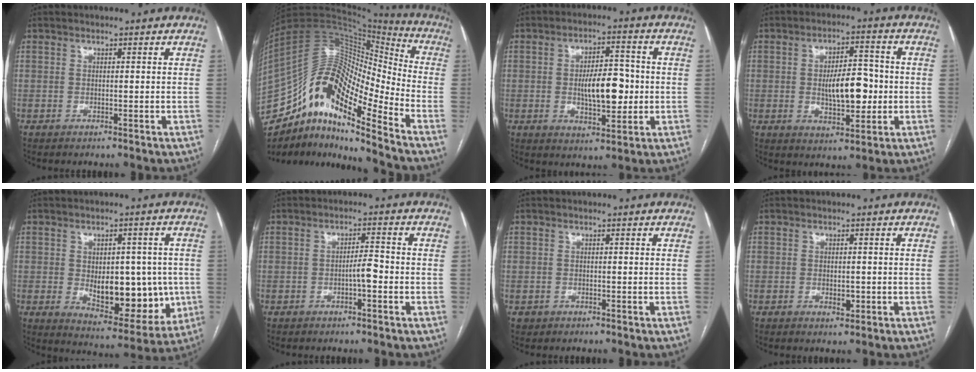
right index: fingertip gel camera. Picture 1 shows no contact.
{"total": 20.8, "force": [-13.6, 4.6, 15.1], "torque": [-0.285, 0.035, -0.241]}
{"total": 9.0, "force": [-0.5, 3.5, 8.2], "torque": [-0.138, 0.009, -0.004]}
{"total": 8.9, "force": [-0.6, 3.6, 8.1], "torque": [-0.134, 0.010, -0.005]}
{"total": 13.6, "force": [-1.1, 7.2, 11.4], "torque": [-0.147, 0.003, 0.008]}
{"total": 2.8, "force": [-1.0, 0.5, 2.6], "torque": [-0.039, 0.005, -0.018]}
{"total": 0.9, "force": [-0.4, 0.9, 0.0], "torque": [-0.003, 0.005, -0.004]}
{"total": 1.7, "force": [-0.4, 0.9, 1.4], "torque": [-0.022, -0.001, -0.001]}